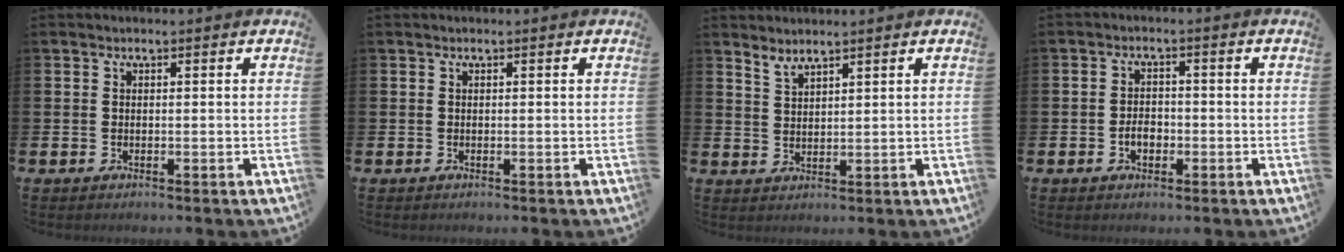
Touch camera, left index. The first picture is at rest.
{"total": 0.0}
{"total": 2.4, "force": [2.4, 0.1, 0.2], "torque": [0.000, -0.013, 0.042]}
{"total": 2.6, "force": [-0.8, 1.8, 1.7], "torque": [-0.018, -0.003, -0.020]}